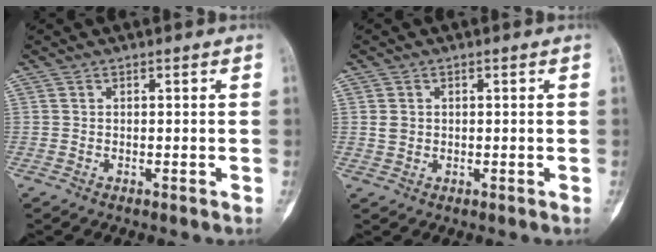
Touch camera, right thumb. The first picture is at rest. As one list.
[{"total": 1.8, "force": [0.3, 1.6, 0.8], "torque": [-0.008, 0.001, 0.010]}]